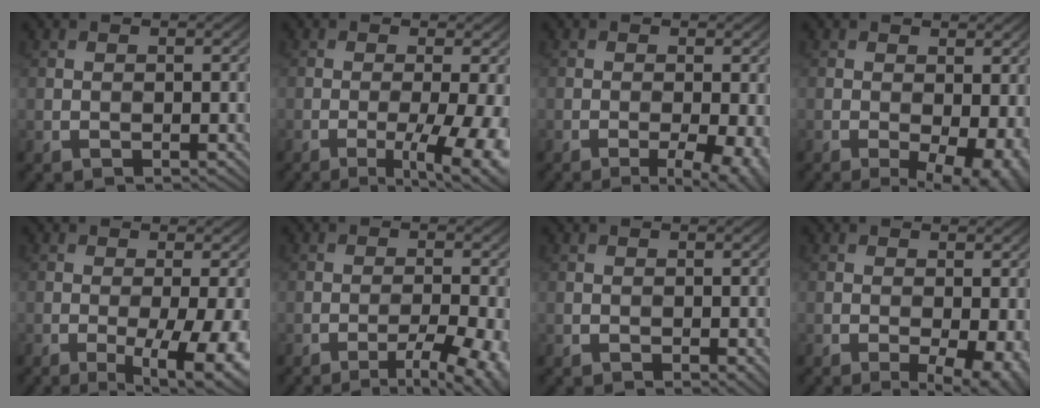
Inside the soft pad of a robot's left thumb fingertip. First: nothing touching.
{"total": 8.4, "force": [-2.9, 1.8, 7.7], "torque": [-0.117, -0.007, -0.032]}
{"total": 5.0, "force": [-1.9, 1.2, 4.5], "torque": [-0.066, -0.002, -0.024]}
{"total": 6.8, "force": [-1.6, 3.0, 5.9], "torque": [-0.084, -0.009, -0.018]}
{"total": 8.4, "force": [-2.6, 2.0, 7.7], "torque": [-0.113, -0.008, -0.029]}
{"total": 7.1, "force": [-3.9, 1.3, 5.8], "torque": [-0.093, -0.002, -0.052]}
{"total": 0.7, "force": [-0.1, 0.2, 0.6], "torque": [-0.010, -0.003, -0.002]}
{"total": 4.7, "force": [-1.4, 1.5, 4.2], "torque": [-0.060, -0.008, -0.019]}